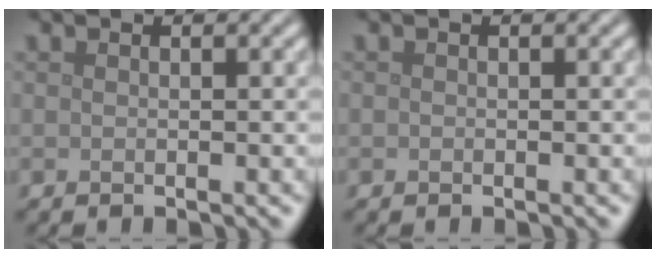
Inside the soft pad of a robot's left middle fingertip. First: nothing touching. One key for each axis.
{"total": 0.0}